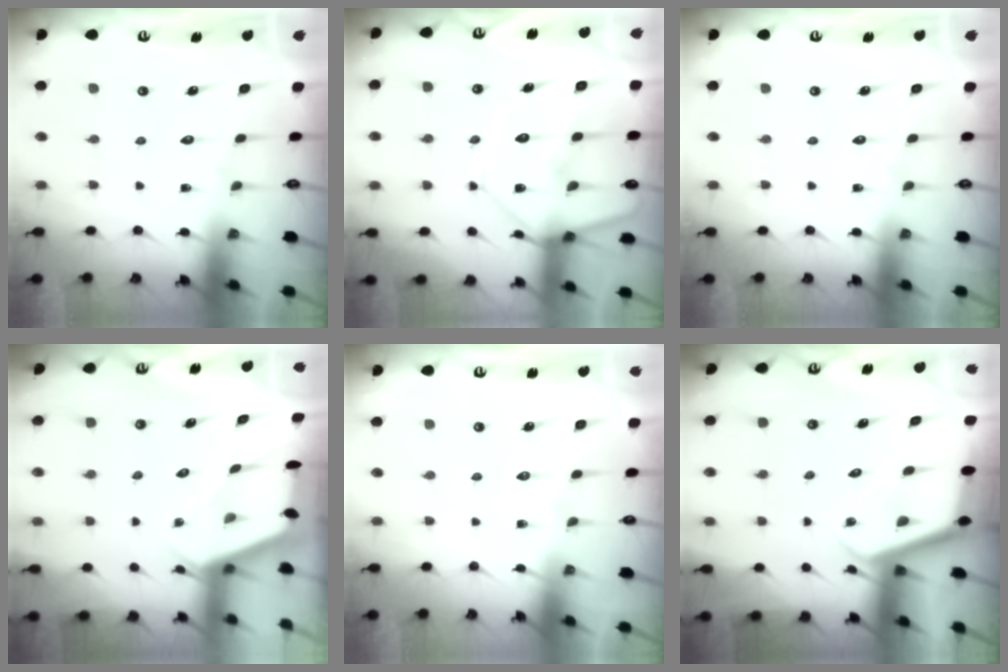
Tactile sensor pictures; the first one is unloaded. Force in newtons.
{"total": 11.6, "press": 11.5, "slide": 1.1}
{"total": 0.0}
{"total": 2.4, "press": 2.4, "slide": 0.3}
{"total": 0.0}
{"total": 3.5, "press": 3.5, "slide": 0.3}